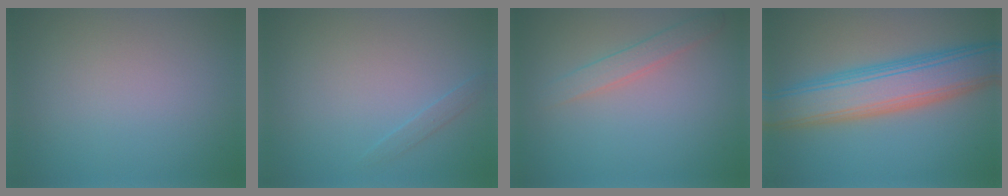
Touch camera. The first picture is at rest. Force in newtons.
{"total": 0.8, "press": 0.8, "slide": 0.1}
{"total": 1.8, "press": 1.8, "slide": 0.1}
{"total": 8.3, "press": 8.3, "slide": 0.6}